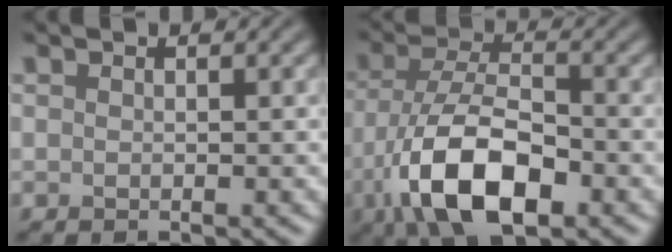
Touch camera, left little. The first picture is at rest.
{"total": 9.4, "force": [-4.2, 4.1, 7.4], "torque": [-0.151, -0.010, -0.083]}